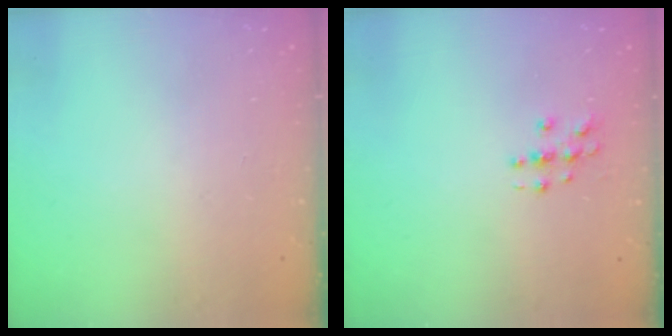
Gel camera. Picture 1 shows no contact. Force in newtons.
{"total": 3.2, "press": 3.2, "slide": 0.1}